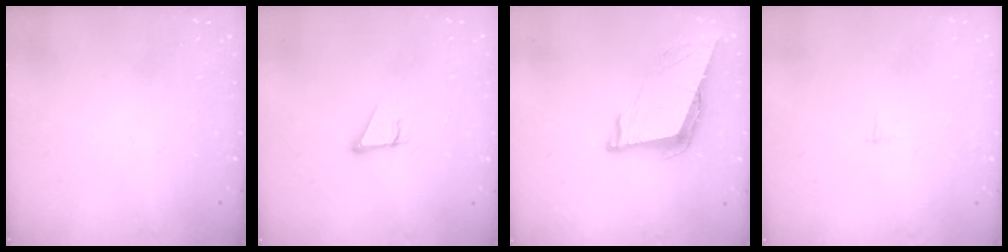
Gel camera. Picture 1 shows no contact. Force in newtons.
{"total": 3.6, "press": 3.6, "slide": 0.1}
{"total": 9.0, "press": 8.4, "slide": 3.2}
{"total": 2.3, "press": 2.3, "slide": 0.2}